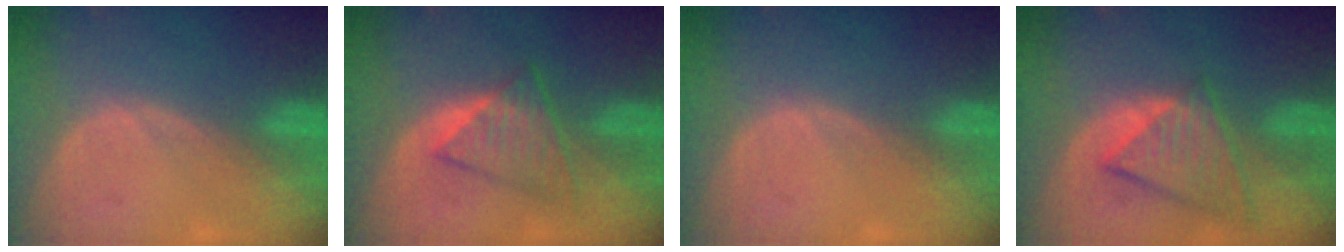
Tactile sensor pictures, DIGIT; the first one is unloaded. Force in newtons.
{"total": 6.0, "press": 5.8, "slide": 1.6}
{"total": 0.0}
{"total": 8.6, "press": 7.5, "slide": 4.2}